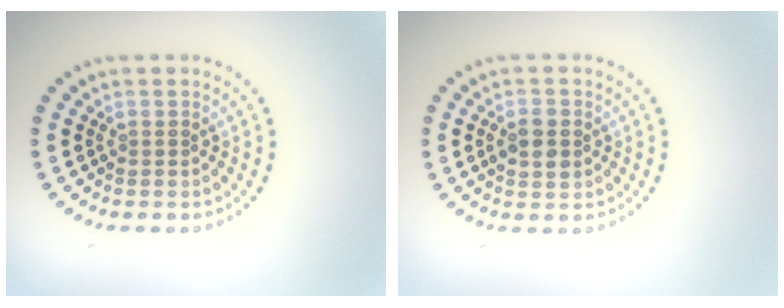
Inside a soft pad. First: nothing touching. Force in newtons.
{"total": 2.5, "press": 2.5, "slide": 0.2}